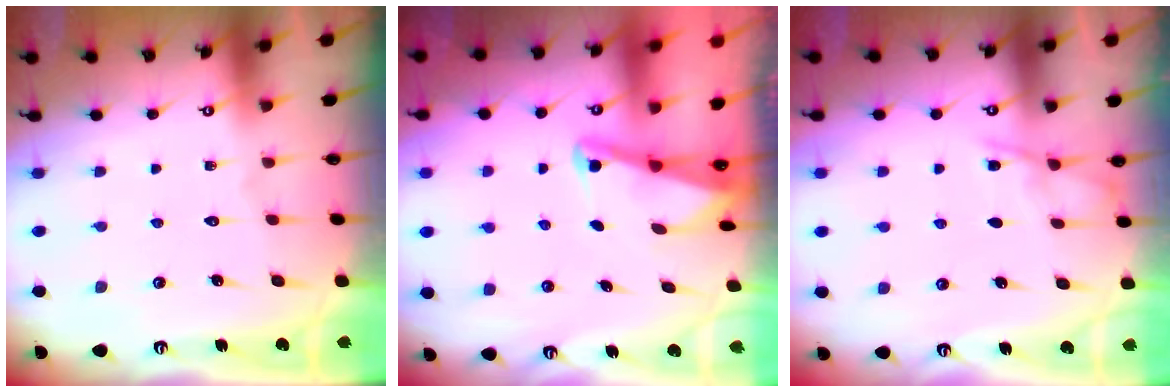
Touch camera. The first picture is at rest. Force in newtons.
{"total": 2.1, "press": 2.0, "slide": 0.3}
{"total": 4.3, "press": 4.2, "slide": 0.6}